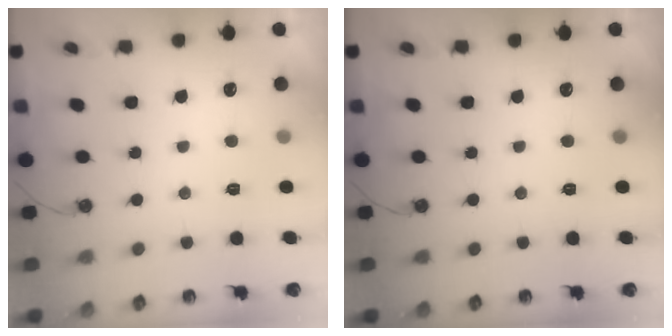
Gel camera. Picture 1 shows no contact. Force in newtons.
{"total": 0.0}